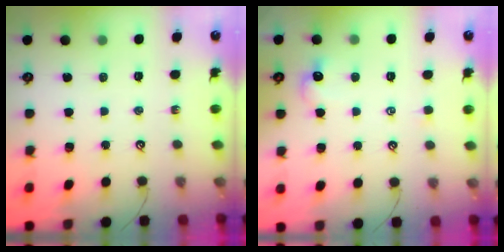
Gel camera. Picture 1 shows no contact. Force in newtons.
{"total": 0.8, "press": 0.6, "slide": 0.6}